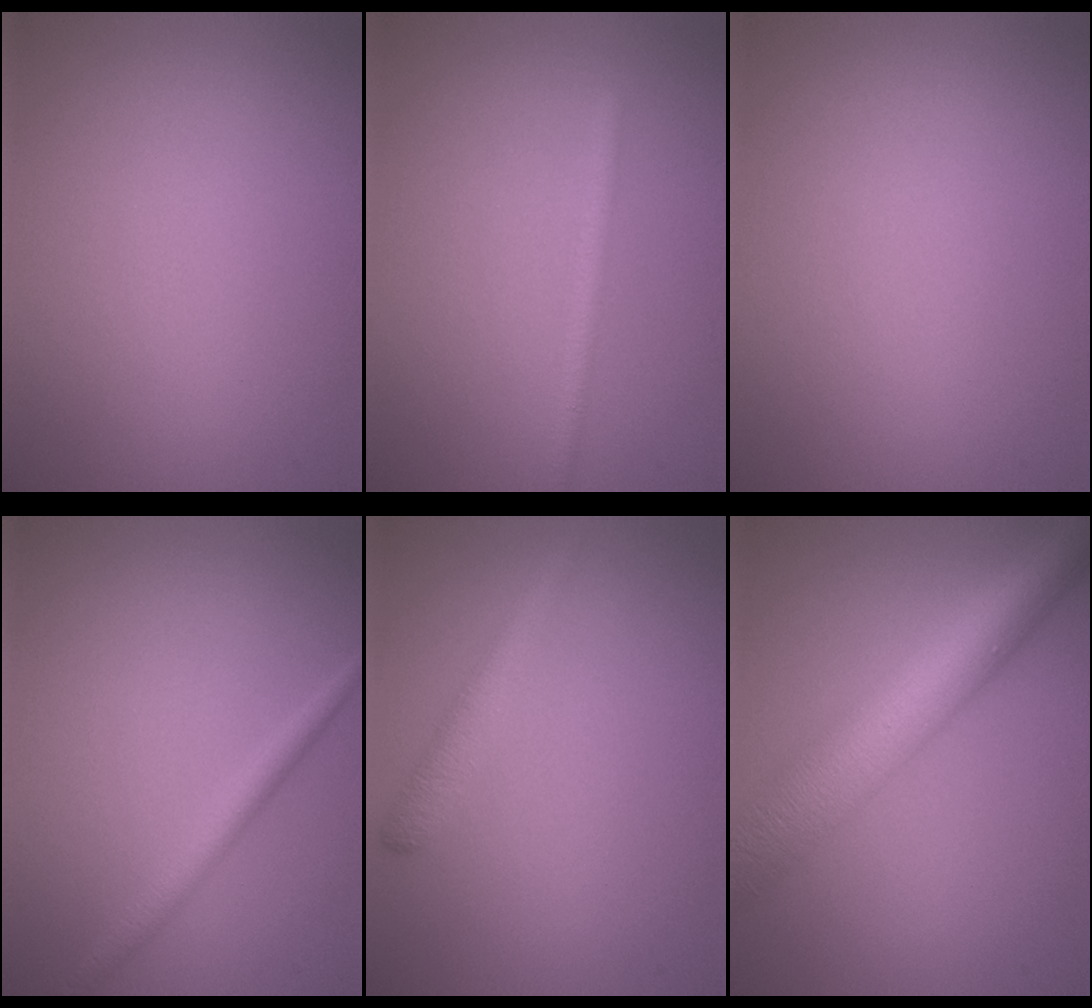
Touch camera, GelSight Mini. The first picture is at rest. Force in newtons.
{"total": 1.8, "press": 1.8, "slide": 0.2}
{"total": 0.0}
{"total": 1.9, "press": 1.9, "slide": 0.1}
{"total": 2.2, "press": 2.2, "slide": 0.1}
{"total": 8.8, "press": 8.8, "slide": 0.3}